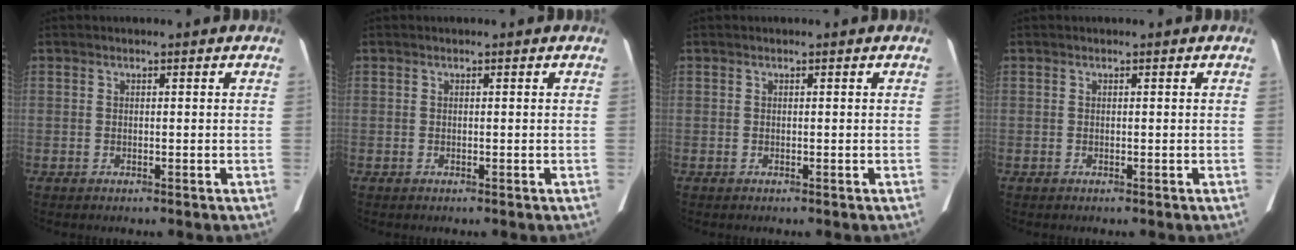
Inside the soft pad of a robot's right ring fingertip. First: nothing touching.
{"total": 0.0}
{"total": 0.0}
{"total": 0.0}